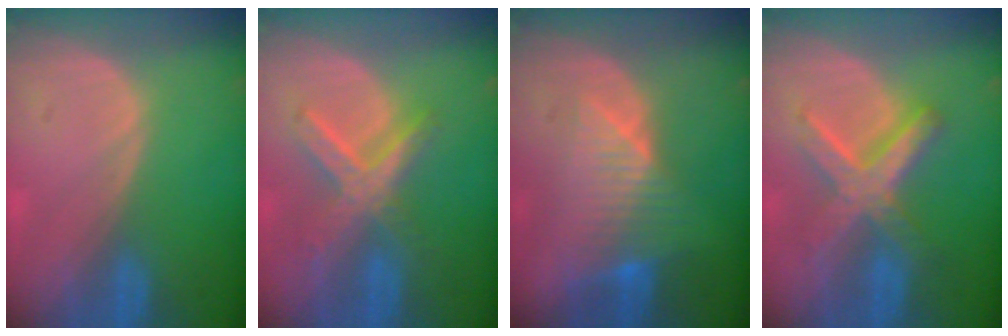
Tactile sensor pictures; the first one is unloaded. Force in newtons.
{"total": 7.2, "press": 6.3, "slide": 3.5}
{"total": 7.9, "press": 6.9, "slide": 3.8}
{"total": 7.7, "press": 7.7, "slide": 0.7}